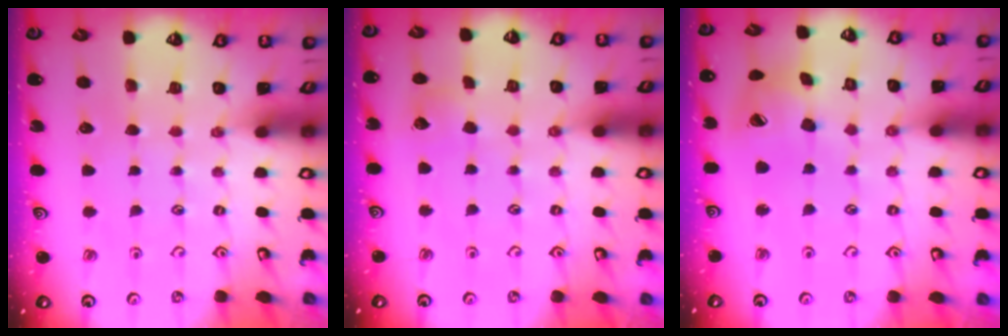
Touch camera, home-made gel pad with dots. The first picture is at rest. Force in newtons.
{"total": 4.1, "press": 4.0, "slide": 0.5}
{"total": 15.3, "press": 15.1, "slide": 2.1}